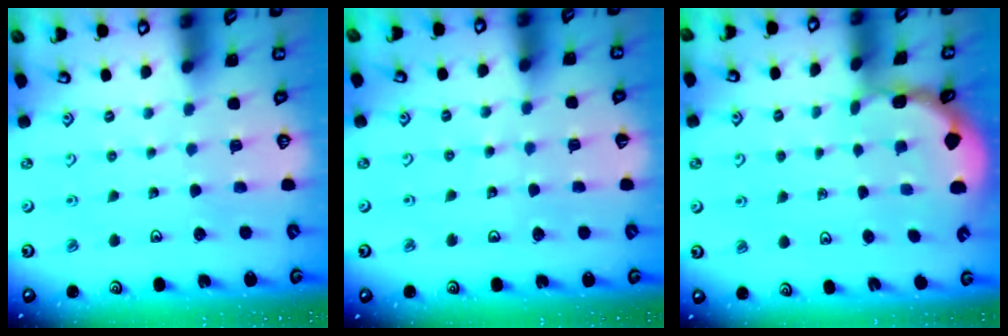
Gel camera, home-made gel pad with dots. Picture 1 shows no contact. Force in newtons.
{"total": 3.8, "press": 3.8, "slide": 0.5}
{"total": 1.6, "press": 1.6, "slide": 0.2}